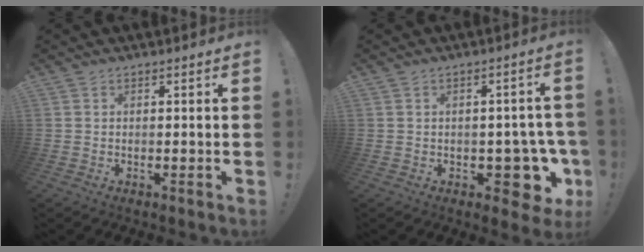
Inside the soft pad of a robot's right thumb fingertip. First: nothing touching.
{"total": 9.4, "force": [-2.7, 6.2, 6.6], "torque": [-0.062, 0.019, -0.033]}